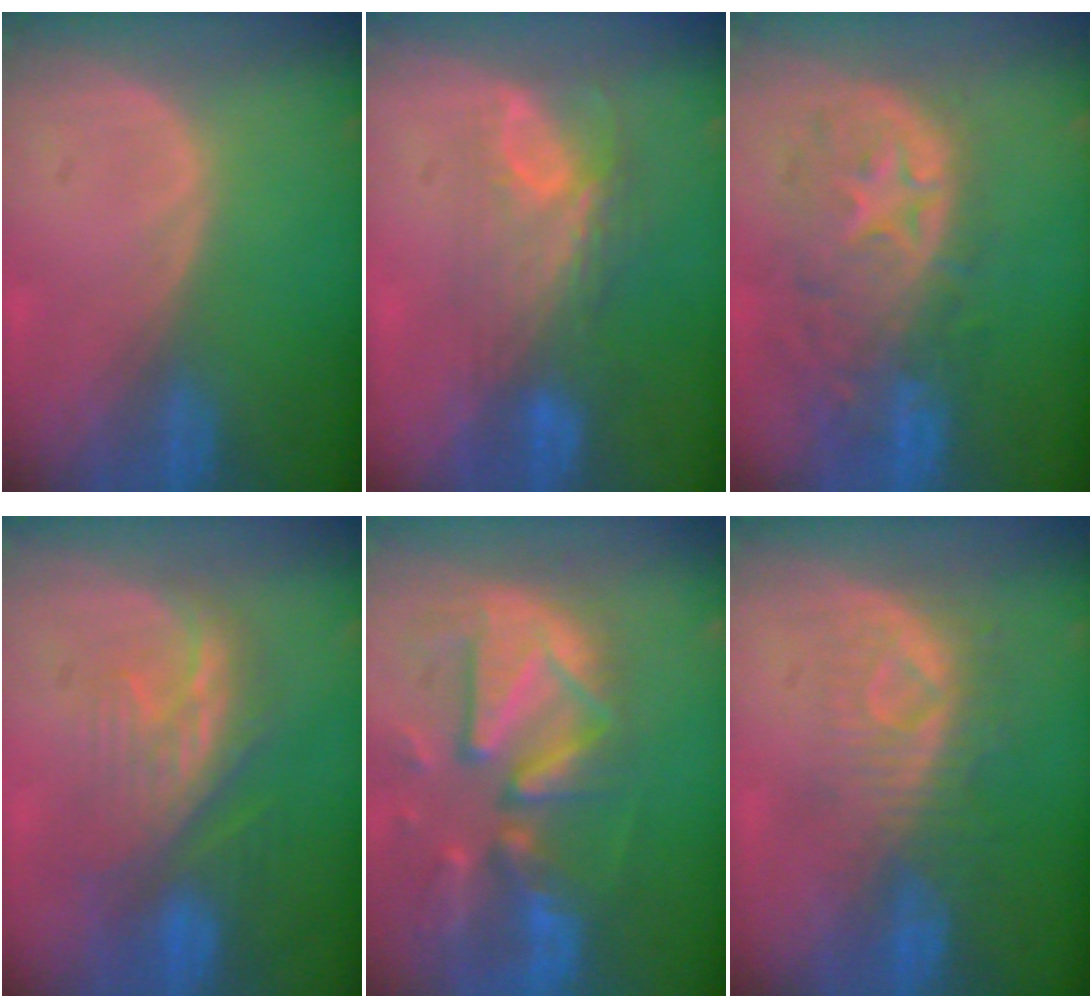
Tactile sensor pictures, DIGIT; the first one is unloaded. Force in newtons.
{"total": 7.8, "press": 6.8, "slide": 3.8}
{"total": 11.0, "press": 9.7, "slide": 5.2}
{"total": 8.4, "press": 8.2, "slide": 1.8}
{"total": 12.9, "press": 11.3, "slide": 6.4}
{"total": 8.3, "press": 7.5, "slide": 3.6}